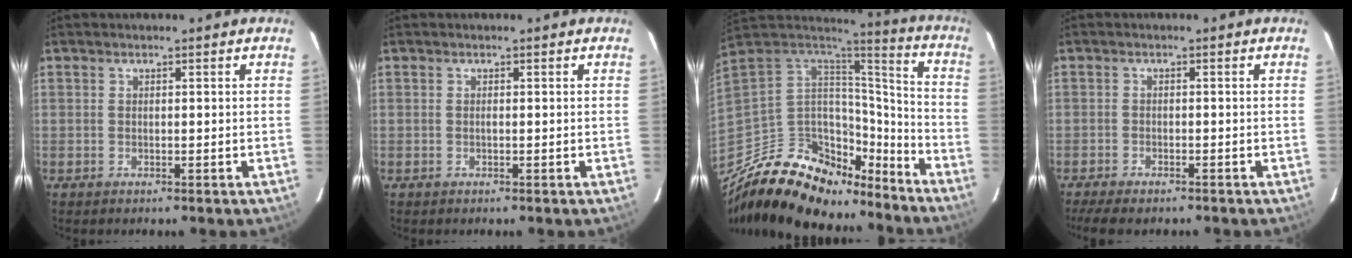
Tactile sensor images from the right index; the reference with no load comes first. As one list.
[{"total": 0.0}, {"total": 25.5, "force": [-18.2, 12.5, 12.8], "torque": [-0.259, 0.015, -0.279]}, {"total": 6.6, "force": [-5.4, 1.7, 3.3], "torque": [-0.085, -0.024, -0.093]}]